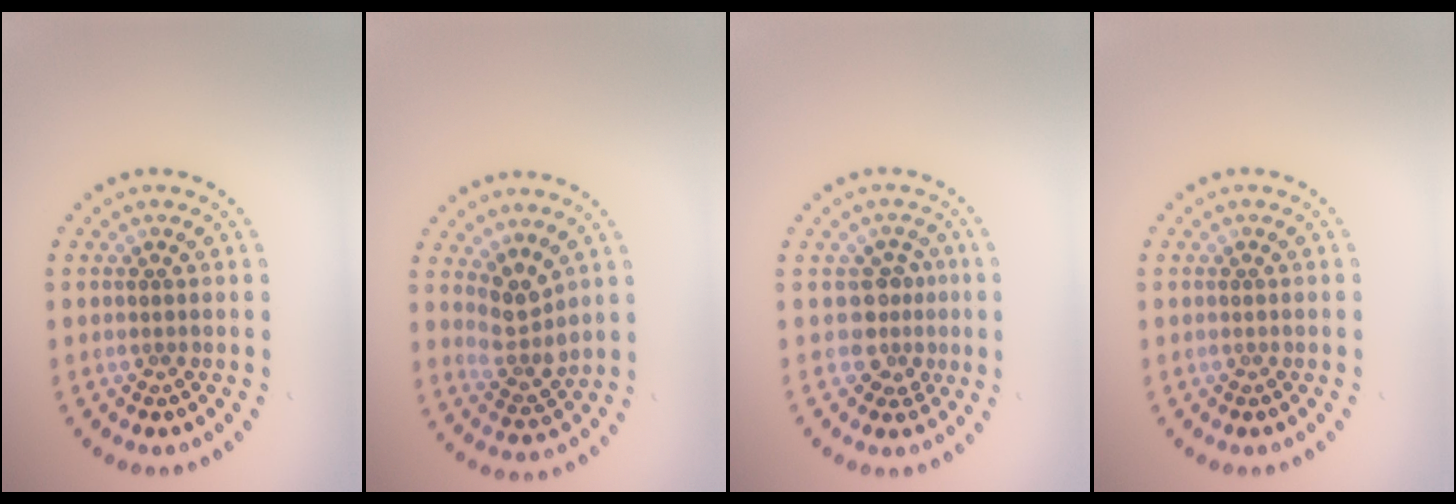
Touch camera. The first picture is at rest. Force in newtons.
{"total": 2.8, "press": 2.1, "slide": 1.8}
{"total": 2.6, "press": 1.9, "slide": 1.7}
{"total": 0.0}